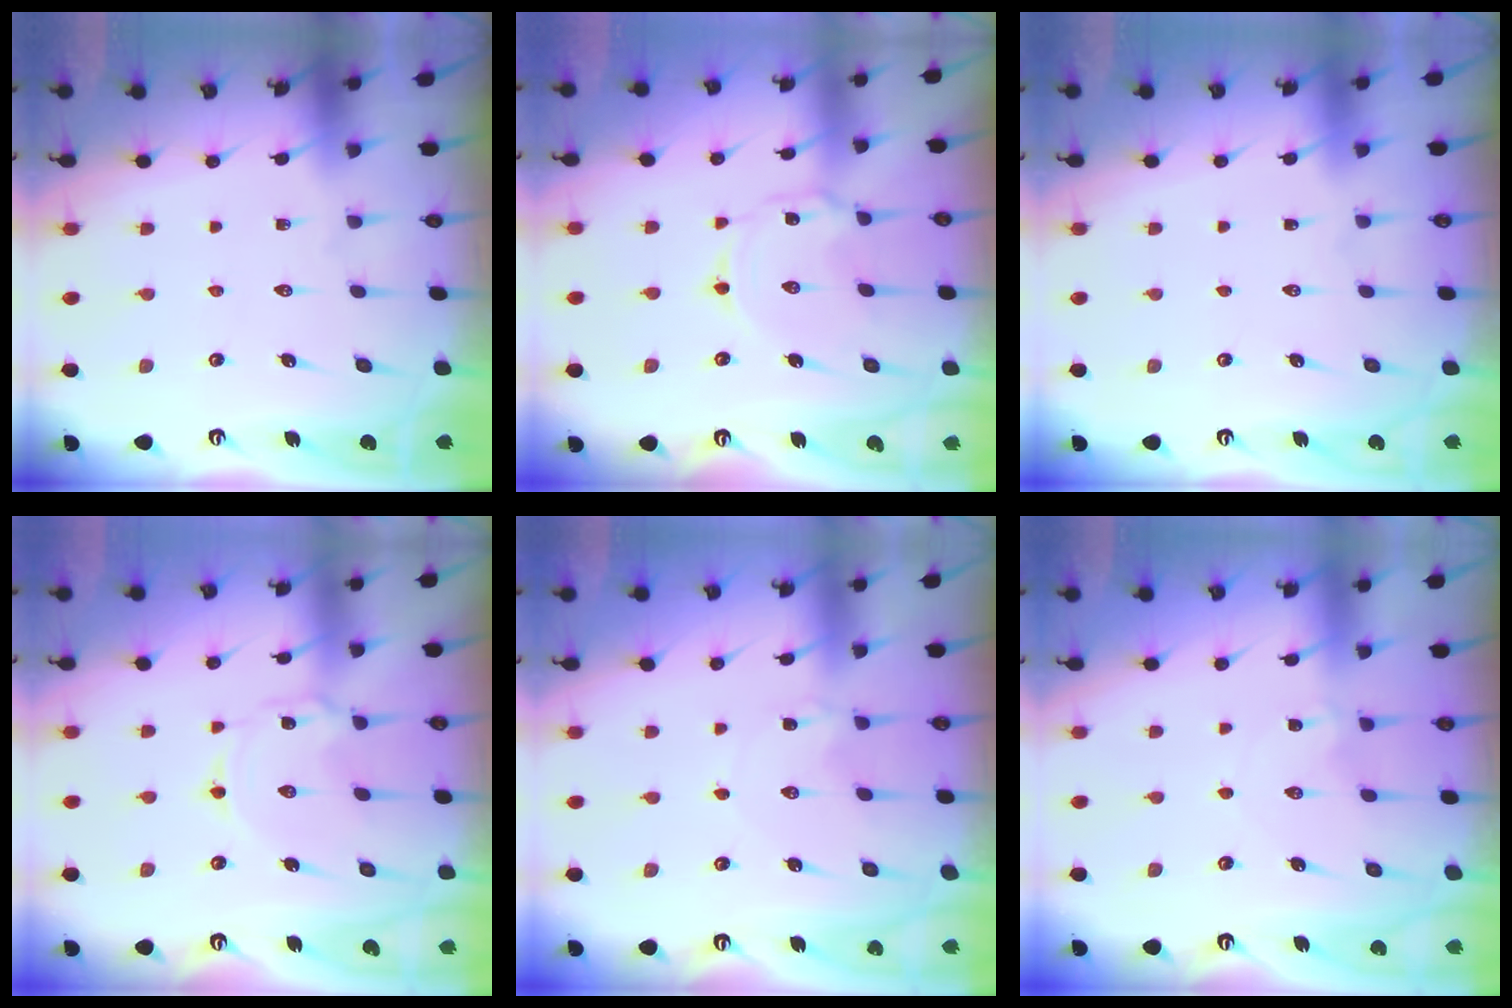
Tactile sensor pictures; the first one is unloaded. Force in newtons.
{"total": 2.3, "press": 2.3, "slide": 0.2}
{"total": 1.5, "press": 1.5, "slide": 0.1}
{"total": 1.7, "press": 1.7, "slide": 0.2}
{"total": 1.8, "press": 1.8, "slide": 0.3}
{"total": 0.6, "press": 0.6, "slide": 0.2}